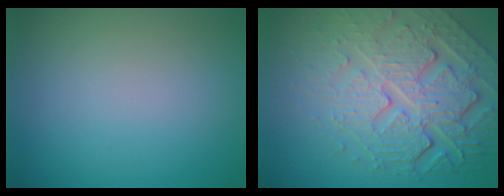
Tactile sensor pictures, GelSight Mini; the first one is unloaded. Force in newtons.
{"total": 8.0, "press": 5.7, "slide": 5.7}